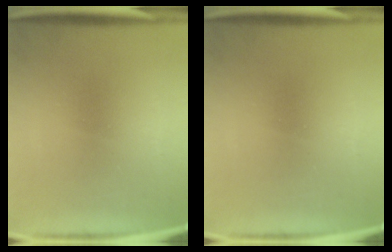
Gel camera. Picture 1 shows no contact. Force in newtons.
{"total": 0.0}